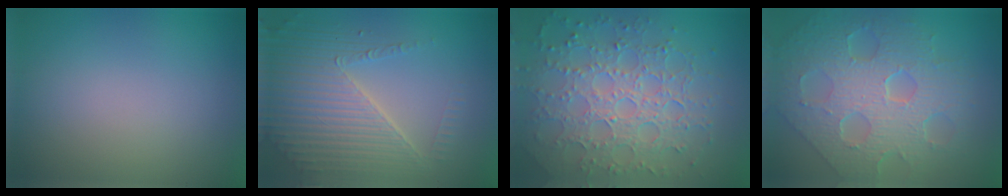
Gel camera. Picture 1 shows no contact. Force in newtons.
{"total": 6.3, "press": 4.8, "slide": 4.1}
{"total": 7.7, "press": 5.6, "slide": 5.3}
{"total": 8.7, "press": 6.2, "slide": 6.2}